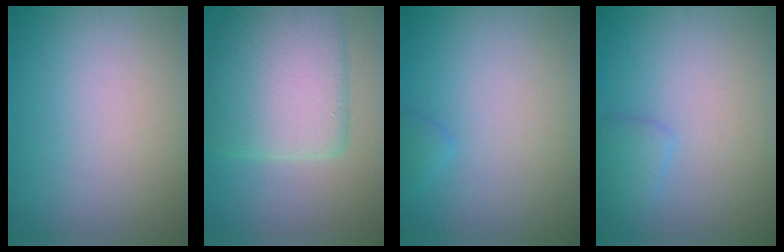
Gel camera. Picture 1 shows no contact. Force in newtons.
{"total": 7.7, "press": 7.6, "slide": 0.5}
{"total": 0.9, "press": 0.9, "slide": 0.1}
{"total": 1.6, "press": 1.6, "slide": 0.1}